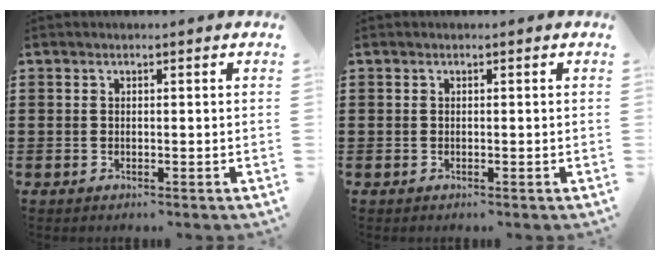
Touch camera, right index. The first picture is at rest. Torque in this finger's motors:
{"motor_torque": [-0.03, 0.06, 0.00, 0.00]}